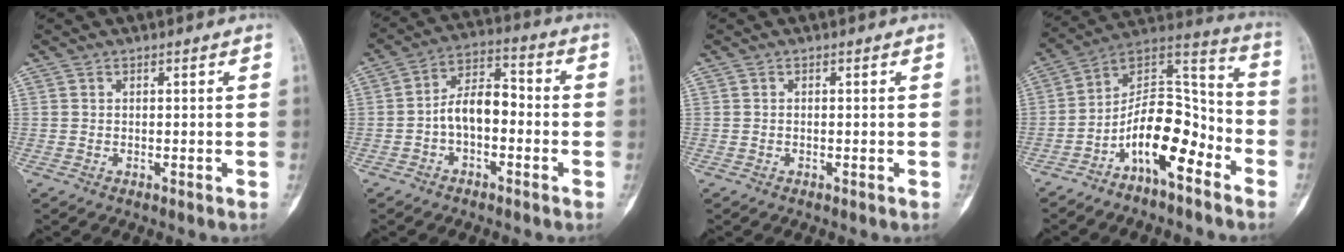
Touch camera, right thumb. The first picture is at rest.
{"total": 8.4, "force": [-1.9, 4.9, 6.6], "torque": [-0.100, 0.040, -0.043]}
{"total": 0.0}
{"total": 14.5, "force": [-7.4, 6.4, 10.8], "torque": [-0.163, 0.094, -0.131]}